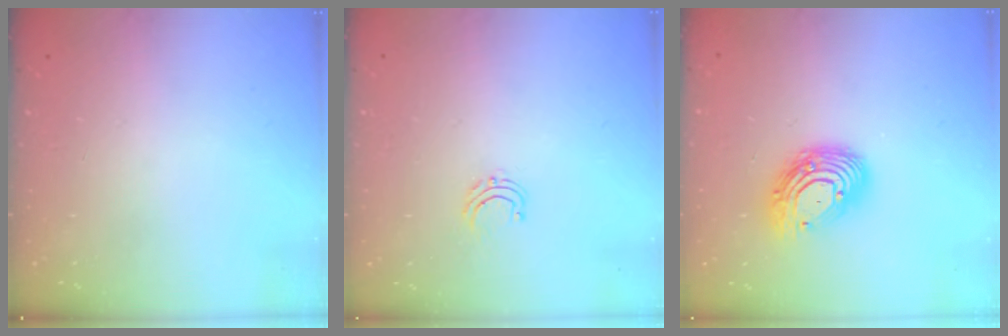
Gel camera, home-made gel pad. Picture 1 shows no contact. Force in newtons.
{"total": 4.3, "press": 4.3, "slide": 0.3}
{"total": 13.1, "press": 13.1, "slide": 1.1}